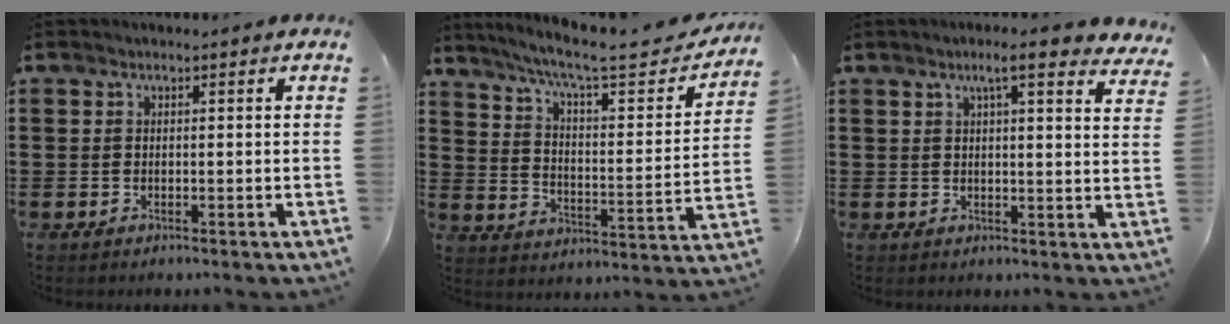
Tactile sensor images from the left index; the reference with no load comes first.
{"total": 7.8, "force": [6.3, 0.6, 4.5], "torque": [-0.105, -0.041, 0.099]}
{"total": 5.6, "force": [4.1, 0.2, 3.8], "torque": [-0.069, -0.014, 0.066]}